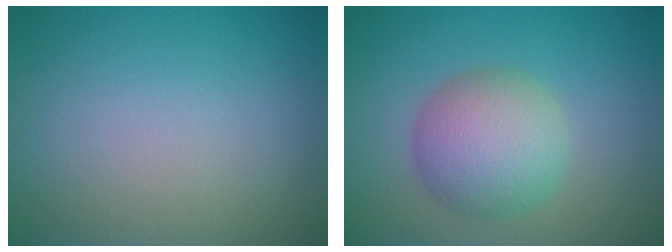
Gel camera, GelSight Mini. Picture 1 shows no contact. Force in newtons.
{"total": 5.6, "press": 5.6, "slide": 0.3}